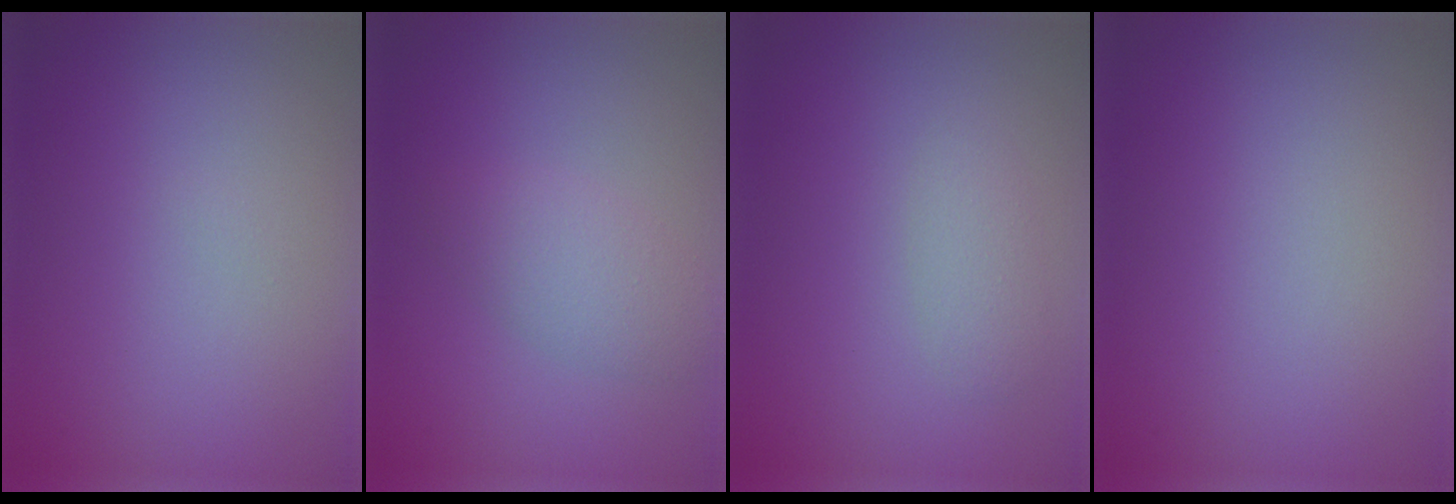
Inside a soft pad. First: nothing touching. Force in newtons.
{"total": 2.7, "press": 2.7, "slide": 0.1}
{"total": 1.5, "press": 1.5, "slide": 0.1}
{"total": 0.0}